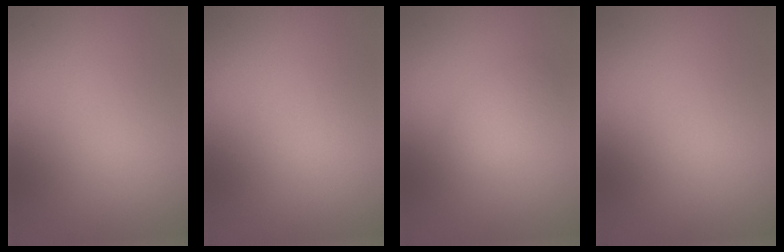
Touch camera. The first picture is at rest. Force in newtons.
{"total": 0.0}
{"total": 1.8, "press": 1.8, "slide": 0.2}
{"total": 0.0}